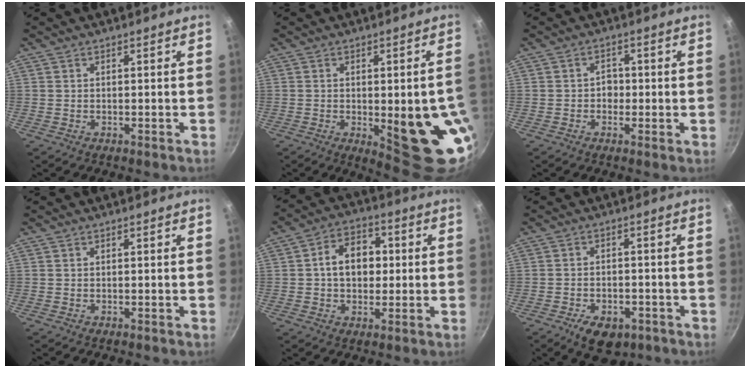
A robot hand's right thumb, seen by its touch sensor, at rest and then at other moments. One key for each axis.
{"total": 16.5, "fx": -3.0, "fy": 5.5, "fz": 15.3, "tx": -0.160, "ty": -0.008, "tz": -0.026}
{"total": 2.7, "fx": -0.3, "fy": 2.3, "fz": 1.5, "tx": -0.005, "ty": 0.002, "tz": -0.009}
{"total": 0.0}
{"total": 10.0, "fx": 0.7, "fy": 7.4, "fz": 6.7, "tx": -0.069, "ty": 0.018, "tz": 0.000}
{"total": 7.9, "fx": -4.0, "fy": 4.8, "fz": 4.9, "tx": -0.056, "ty": 0.018, "tz": -0.052}